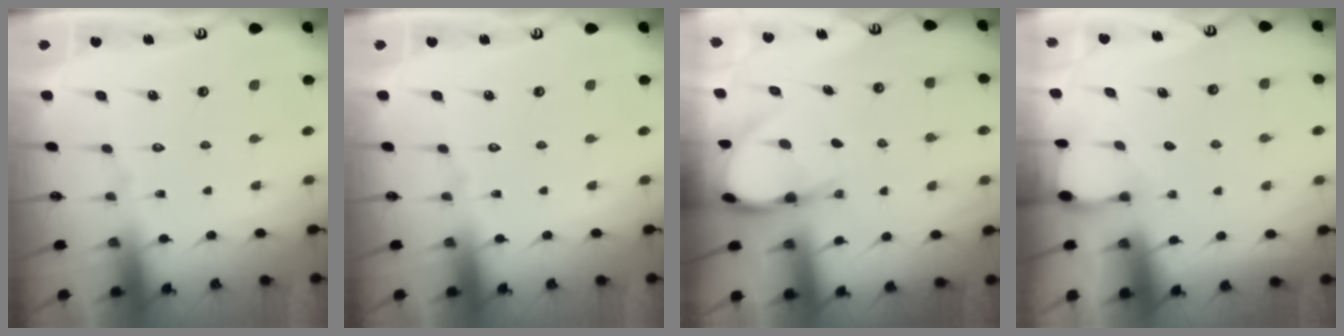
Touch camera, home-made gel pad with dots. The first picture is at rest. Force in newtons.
{"total": 0.0}
{"total": 5.4, "press": 5.3, "slide": 0.7}
{"total": 2.7, "press": 2.7, "slide": 0.3}